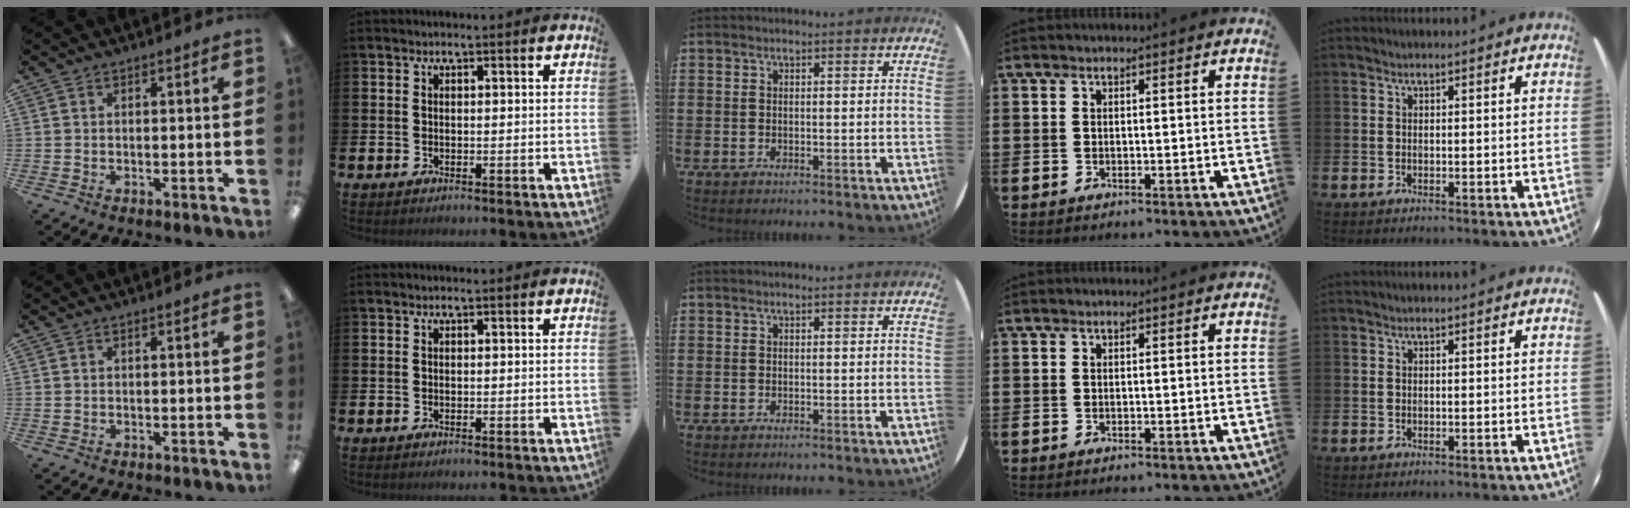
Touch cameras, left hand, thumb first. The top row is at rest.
{}